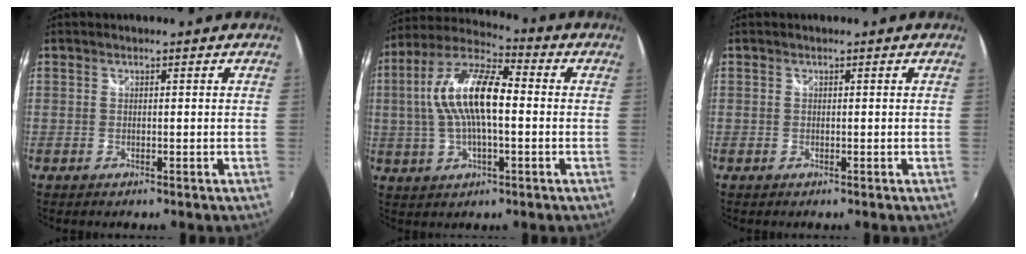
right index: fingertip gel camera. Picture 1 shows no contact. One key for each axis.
{"total": 15.2, "fx": 0.5, "fy": 5.7, "fz": 14.0, "tx": -0.271, "ty": 0.018, "tz": 0.001}
{"total": 0.0}